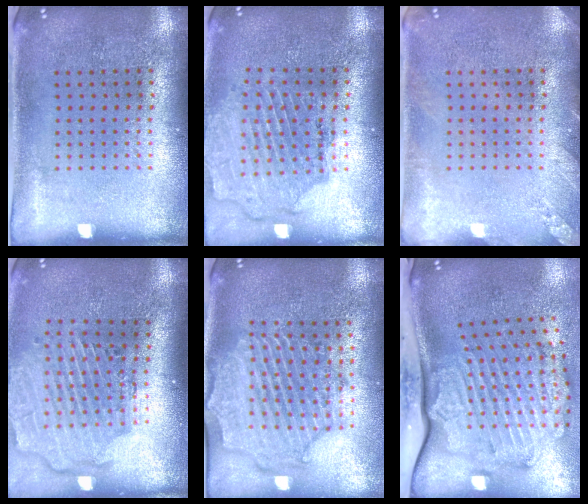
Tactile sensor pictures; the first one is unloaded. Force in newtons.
{"total": 1.6, "press": 1.6, "slide": 0.3}
{"total": 1.4, "press": 1.4, "slide": 0.2}
{"total": 2.8, "press": 2.3, "slide": 1.6}
{"total": 2.2, "press": 2.1, "slide": 0.8}
{"total": 3.1, "press": 2.4, "slide": 2.0}